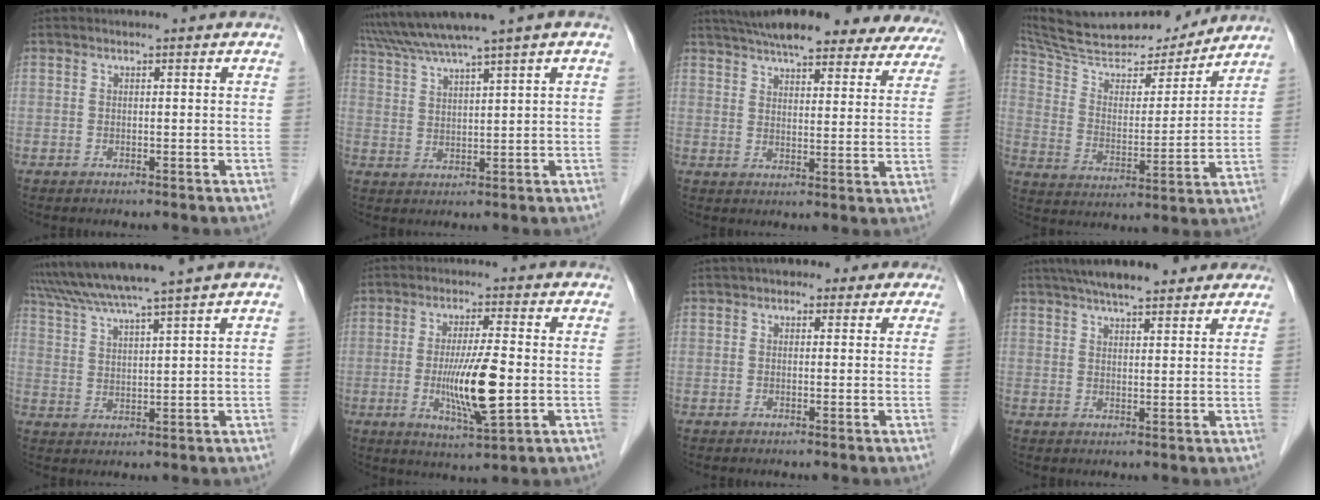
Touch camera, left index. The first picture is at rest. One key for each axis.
{"total": 8.4, "fx": 6.5, "fy": -1.6, "fz": 5.0, "tx": -0.091, "ty": 0.024, "tz": 0.117}
{"total": 26.2, "fx": 22.8, "fy": 6.5, "fz": 11.1, "tx": -0.177, "ty": 0.004, "tz": 0.277}
{"total": 22.2, "fx": 20.3, "fy": 4.3, "fz": 8.0, "tx": -0.143, "ty": 0.007, "tz": 0.317}
{"total": 10.4, "fx": 8.9, "fy": -2.1, "fz": 5.1, "tx": -0.091, "ty": 0.015, "tz": 0.152}
{"total": 9.5, "fx": -1.3, "fy": 0.7, "fz": 9.4, "tx": -0.176, "ty": -0.021, "tz": -0.024}
{"total": 4.6, "fx": 2.9, "fy": 2.7, "fz": 2.2, "tx": -0.018, "ty": 0.030, "tz": 0.035}
{"total": 12.0, "fx": 9.8, "fy": 2.7, "fz": 6.4, "tx": -0.098, "ty": 0.038, "tz": 0.141}